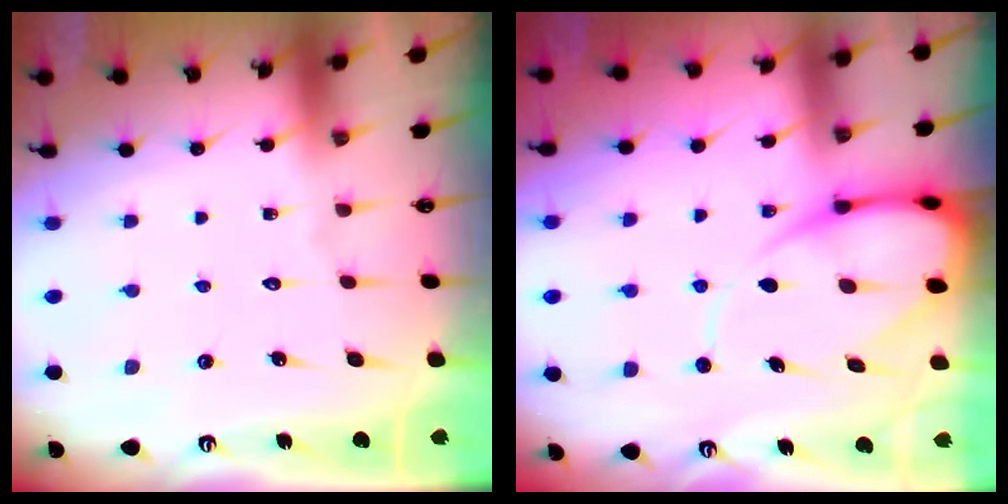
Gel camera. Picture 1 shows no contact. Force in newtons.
{"total": 11.1, "press": 11.0, "slide": 1.2}